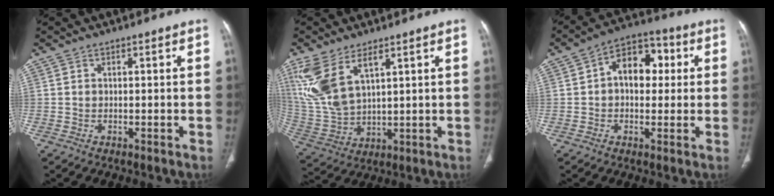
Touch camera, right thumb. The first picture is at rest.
{"total": 12.8, "force": [6.5, 5.8, 9.4], "torque": [-0.211, -0.017, 0.150]}
{"total": 10.7, "force": [1.7, 7.2, 7.7], "torque": [-0.082, 0.026, 0.017]}